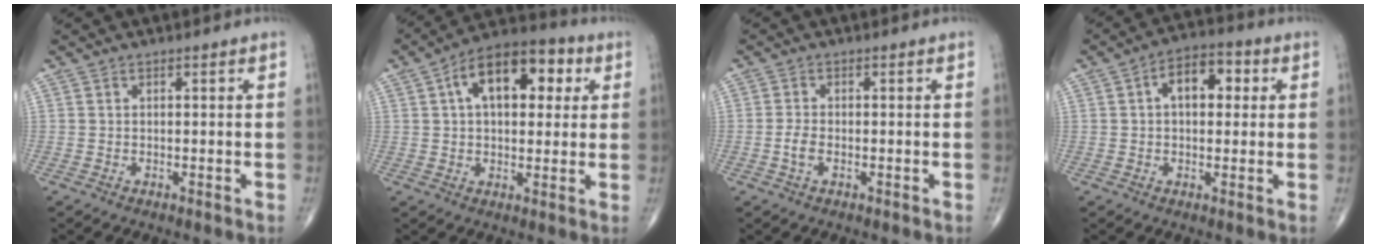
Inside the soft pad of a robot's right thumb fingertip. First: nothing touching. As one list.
[{"total": 15.5, "force": [4.4, 8.6, 12.1], "torque": [-0.154, 0.023, 0.061]}, {"total": 2.4, "force": [-0.7, 1.2, 2.0], "torque": [-0.045, 0.005, -0.016]}, {"total": 8.7, "force": [1.8, 5.1, 6.8], "torque": [-0.082, 0.020, 0.020]}]